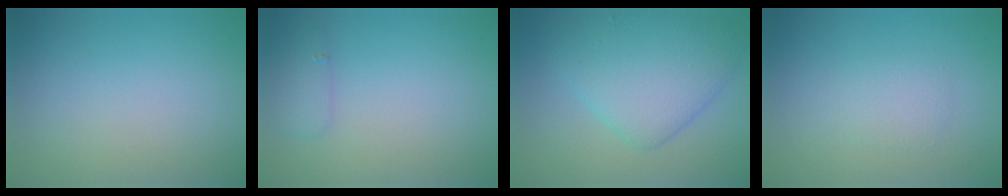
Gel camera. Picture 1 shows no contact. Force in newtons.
{"total": 1.4, "press": 1.4, "slide": 0.0}
{"total": 6.3, "press": 6.3, "slide": 0.1}
{"total": 1.5, "press": 1.5, "slide": 0.1}